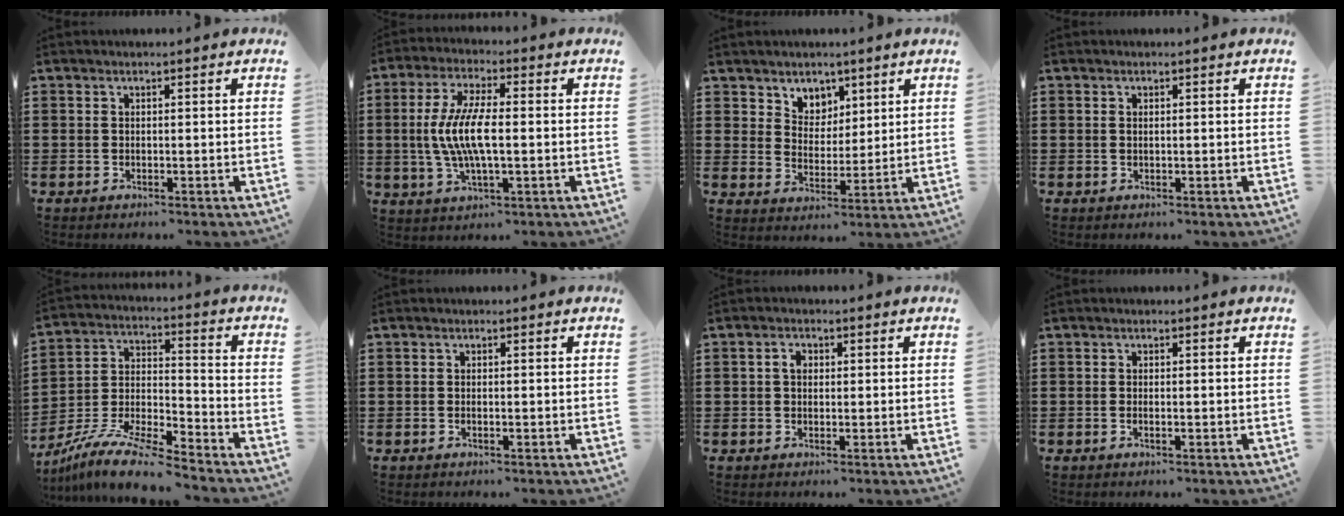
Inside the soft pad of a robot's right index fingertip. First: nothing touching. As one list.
[{"total": 8.5, "force": [-0.6, 2.6, 8.1], "torque": [-0.176, -0.007, -0.019]}, {"total": 5.0, "force": [3.5, 3.6, 0.0], "torque": [-0.025, 0.000, 0.065]}, {"total": 0.6, "force": [0.1, 0.2, 0.5], "torque": [-0.012, 0.000, 0.002]}, {"total": 10.4, "force": [-9.6, 0.7, 3.9], "torque": [-0.078, 0.015, -0.193]}, {"total": 0.6, "force": [-0.2, 0.1, 0.5], "torque": [-0.010, -0.003, -0.003]}, {"total": 2.0, "force": [0.3, 1.5, 1.4], "torque": [-0.030, 0.009, 0.004]}, {"total": 0.8, "force": [-0.2, 0.2, 0.8], "torque": [-0.014, -0.003, -0.004]}]